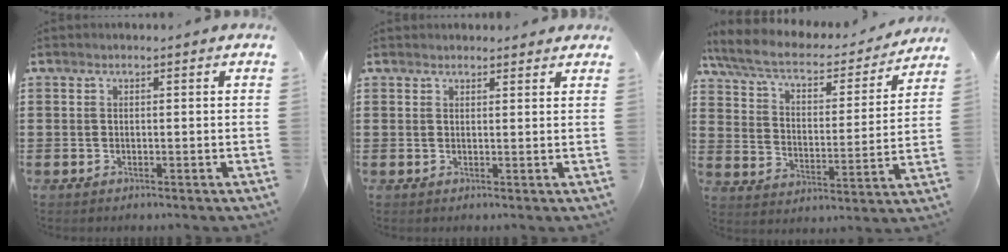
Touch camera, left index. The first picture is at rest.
{"total": 1.6, "force": [1.6, 0.3, 0.1], "torque": [-0.005, 0.004, 0.031]}
{"total": 6.5, "force": [5.1, 1.9, 3.4], "torque": [-0.089, -0.033, 0.087]}